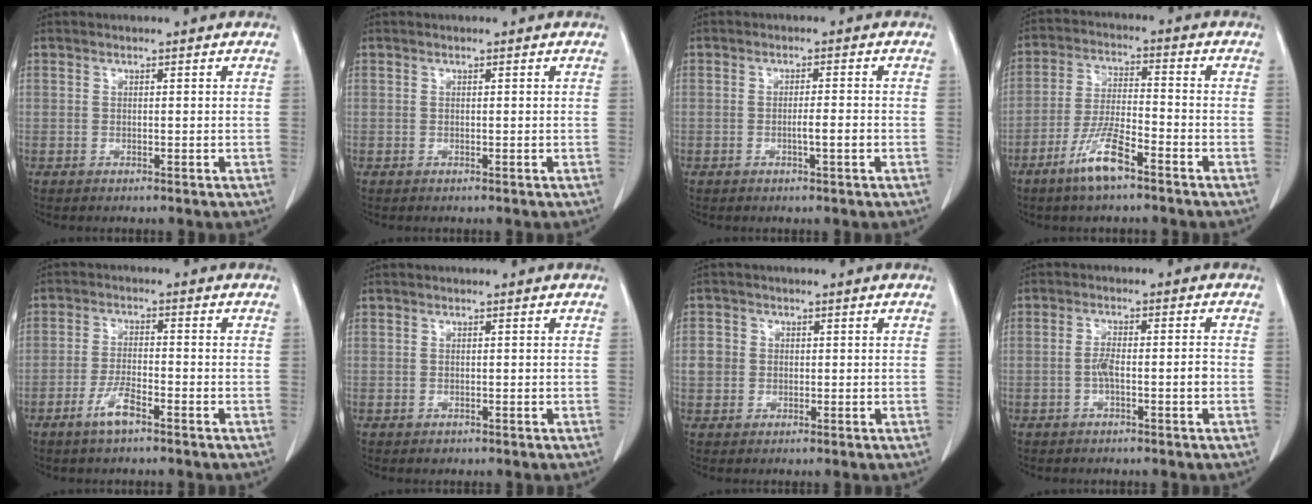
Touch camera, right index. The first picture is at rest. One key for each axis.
{"total": 0.0}
{"total": 2.4, "fx": -0.8, "fy": 0.1, "fz": 2.3, "tx": -0.039, "ty": -0.001, "tz": -0.013}
{"total": 8.6, "fx": -5.5, "fy": 1.2, "fz": 6.5, "tx": -0.133, "ty": -0.010, "tz": -0.106}
{"total": 4.5, "fx": -2.9, "fy": 0.9, "fz": 3.4, "tx": -0.069, "ty": 0.000, "tz": -0.053}
{"total": 0.6, "fx": -0.3, "fy": 0.6, "fz": 0.1, "tx": -0.003, "ty": 0.003, "tz": -0.002}
{"total": 3.3, "fx": 0.1, "fy": 3.1, "fz": 1.0, "tx": -0.016, "ty": 0.011, "tz": 0.005}
{"total": 3.9, "fx": -1.2, "fy": 0.7, "fz": 3.7, "tx": -0.069, "ty": 0.008, "tz": -0.019}